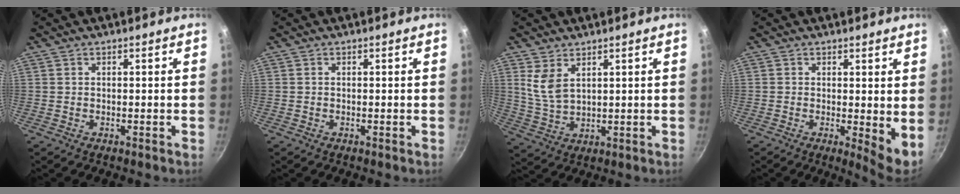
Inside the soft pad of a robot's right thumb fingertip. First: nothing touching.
{"total": 0.0}
{"total": 6.2, "force": [3.0, 3.3, 4.2], "torque": [-0.078, -0.030, 0.067]}
{"total": 4.8, "force": [0.4, 1.7, 4.5], "torque": [-0.063, -0.015, 0.003]}